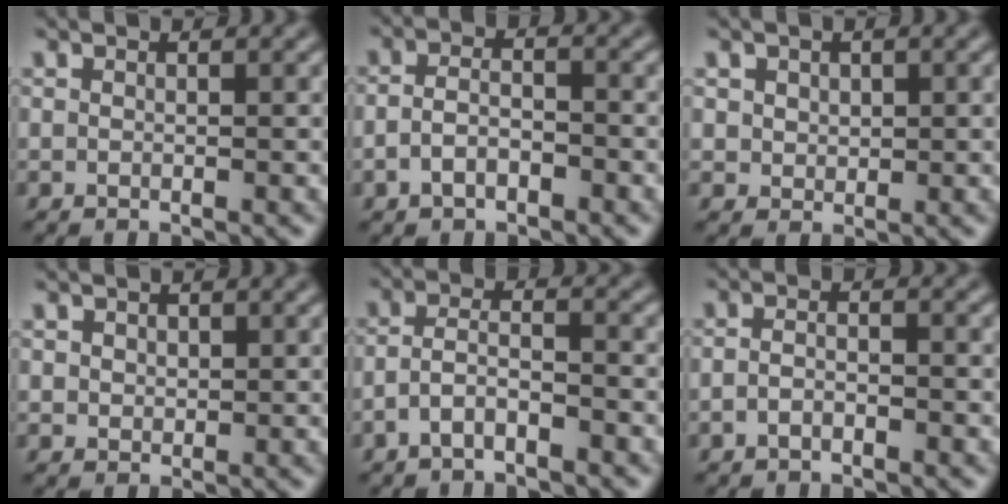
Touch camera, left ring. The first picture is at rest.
{"total": 2.5, "force": [-1.2, 1.3, 1.8], "torque": [-0.037, 0.003, -0.026]}
{"total": 1.6, "force": [0.6, 1.3, 0.6], "torque": [-0.012, -0.003, 0.010]}
{"total": 1.2, "force": [0.5, 1.0, 0.4], "torque": [-0.005, -0.002, 0.009]}
{"total": 3.1, "force": [-1.8, 1.1, 2.2], "torque": [-0.046, 0.010, -0.042]}
{"total": 1.7, "force": [-0.9, 0.7, 1.3], "torque": [-0.028, 0.000, -0.022]}